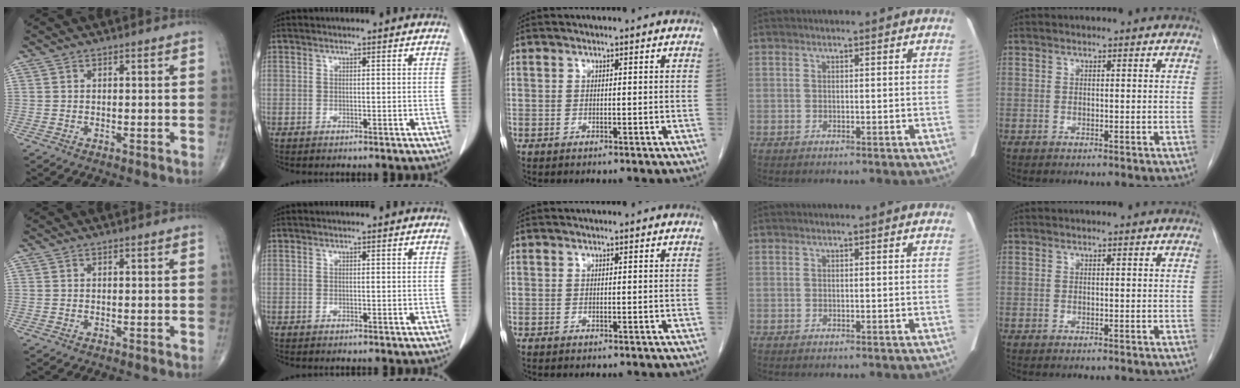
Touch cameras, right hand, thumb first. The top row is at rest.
{}